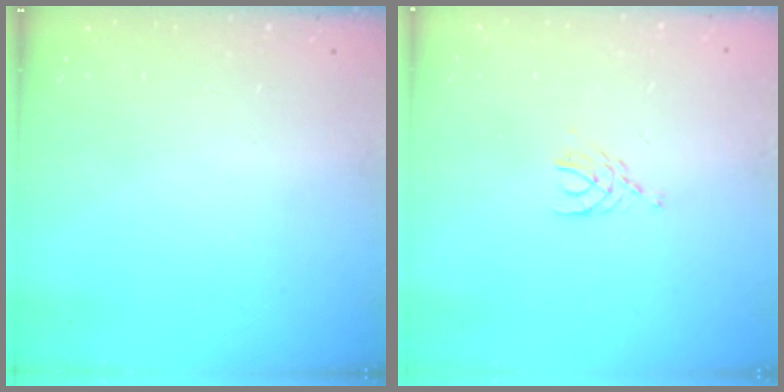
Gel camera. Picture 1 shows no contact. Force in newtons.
{"total": 3.3, "press": 3.3, "slide": 0.5}